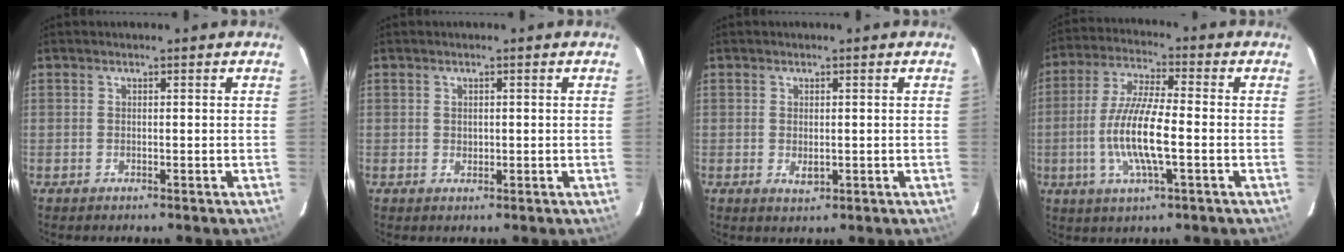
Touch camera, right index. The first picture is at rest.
{"total": 1.3, "force": [0.3, 1.1, 0.6], "torque": [-0.009, 0.002, 0.007]}
{"total": 2.3, "force": [-0.2, 1.4, 1.8], "torque": [-0.031, -0.004, 0.000]}
{"total": 12.4, "force": [-2.5, 2.6, 11.9], "torque": [-0.242, -0.004, -0.049]}